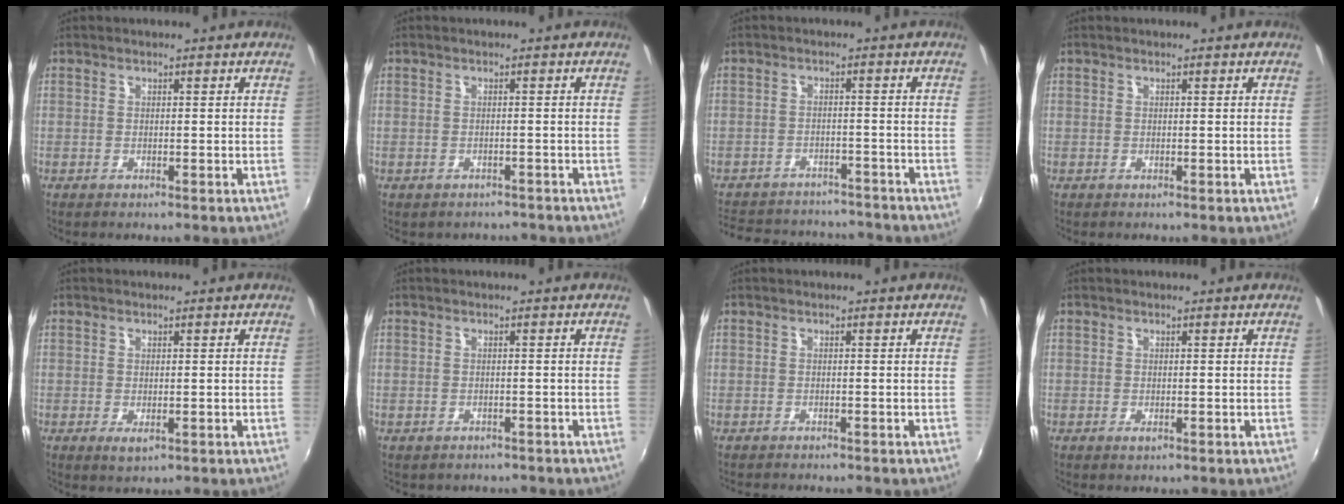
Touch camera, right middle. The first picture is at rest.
{"total": 3.6, "force": [-3.1, 1.6, 1.1], "torque": [-0.026, -0.014, -0.035]}
{"total": 18.3, "force": [-15.7, 7.0, 6.4], "torque": [-0.149, 0.019, -0.207]}
{"total": 0.0}
{"total": 1.8, "force": [-0.3, 0.7, 1.6], "torque": [-0.027, -0.006, -0.001]}
{"total": 2.3, "force": [-1.8, 1.2, 0.8], "torque": [-0.021, -0.010, -0.020]}
{"total": 1.7, "force": [-1.6, 0.3, 0.5], "torque": [-0.015, -0.010, -0.026]}
{"total": 0.5, "force": [-0.1, 0.2, 0.5], "torque": [-0.007, -0.001, 0.000]}